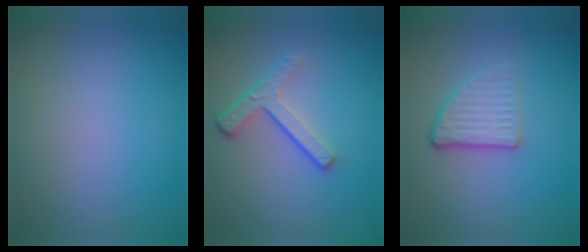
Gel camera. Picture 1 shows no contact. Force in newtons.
{"total": 3.6, "press": 2.6, "slide": 2.5}
{"total": 3.8, "press": 2.4, "slide": 2.9}